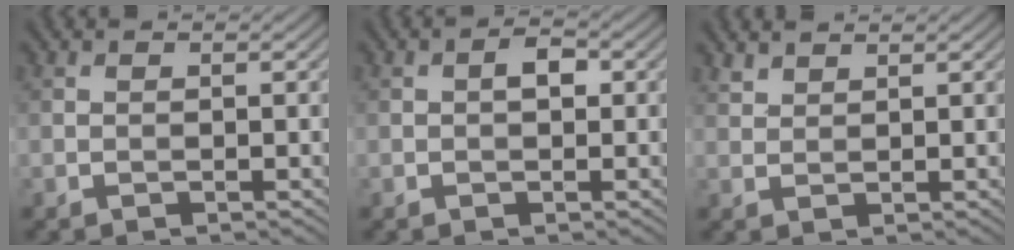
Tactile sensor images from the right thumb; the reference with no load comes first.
{"total": 1.7, "force": [0.1, 1.0, 1.4], "torque": [-0.023, 0.005, -0.002]}
{"total": 1.8, "force": [1.6, 0.5, 0.5], "torque": [-0.015, 0.003, 0.039]}